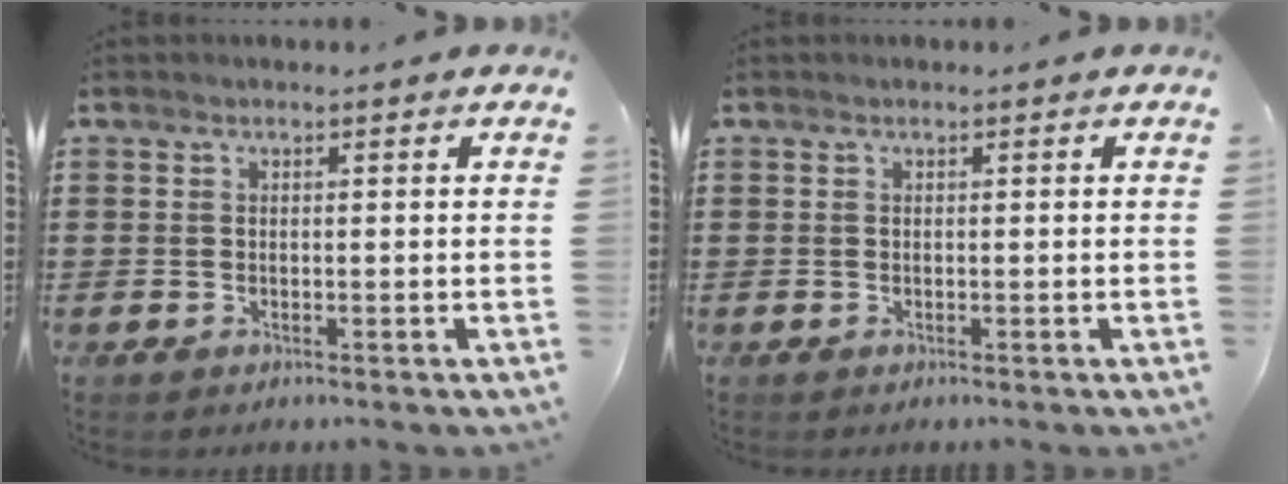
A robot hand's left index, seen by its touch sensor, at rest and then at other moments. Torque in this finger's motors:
{"motor_torque": [-0.01, 0.00, 0.00, 0.00]}